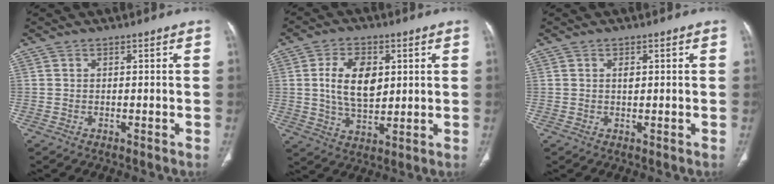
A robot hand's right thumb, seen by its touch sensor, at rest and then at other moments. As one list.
[{"total": 10.4, "force": [2.2, 6.2, 8.1], "torque": [-0.130, -0.011, 0.044]}, {"total": 1.1, "force": [0.3, 0.6, 0.8], "torque": [-0.010, 0.000, 0.006]}]